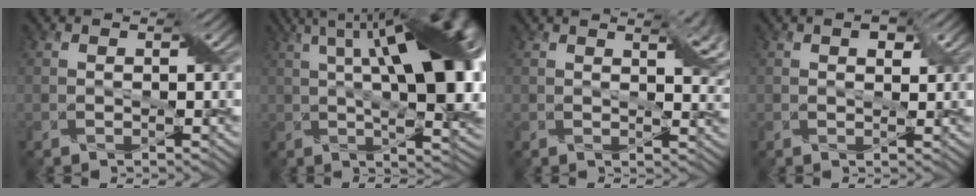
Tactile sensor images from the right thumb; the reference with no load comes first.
{"total": 17.6, "force": [3.4, 6.8, 15.8], "torque": [-0.222, 0.035, 0.044]}
{"total": 4.1, "force": [2.4, 1.2, 3.1], "torque": [-0.047, 0.004, 0.042]}
{"total": 1.6, "force": [1.0, 0.9, 1.0], "torque": [-0.019, -0.005, 0.020]}